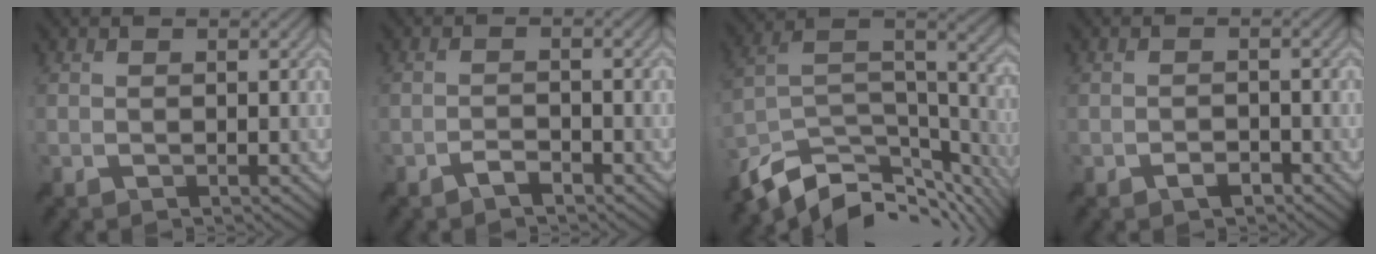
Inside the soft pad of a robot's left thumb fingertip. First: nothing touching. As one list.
[{"total": 1.8, "force": [-1.5, 0.4, 1.0], "torque": [-0.021, 0.004, -0.031]}, {"total": 13.3, "force": [-9.6, 5.3, 7.5], "torque": [-0.180, -0.007, -0.159]}, {"total": 1.7, "force": [-1.2, 0.8, 1.0], "torque": [-0.016, 0.001, -0.023]}]